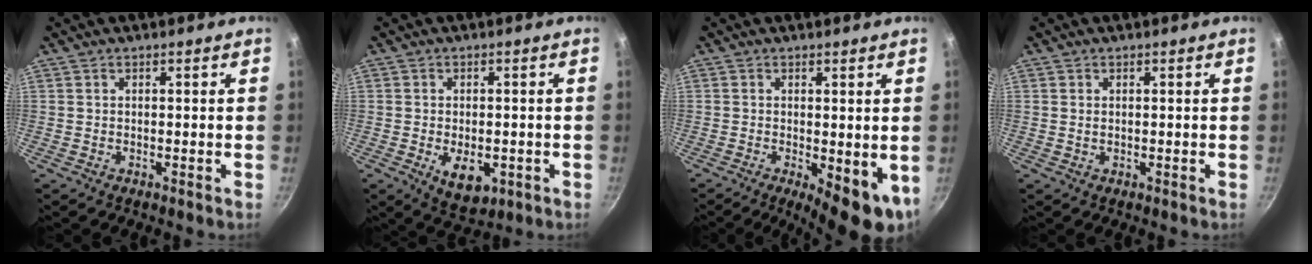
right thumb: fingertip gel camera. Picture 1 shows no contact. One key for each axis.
{"total": 7.1, "fx": -2.0, "fy": 4.1, "fz": 5.4, "tx": -0.065, "ty": -0.004, "tz": -0.016}
{"total": 9.5, "fx": -1.7, "fy": 3.5, "fz": 8.6, "tx": -0.094, "ty": -0.010, "tz": -0.012}
{"total": 0.7, "fx": 0.1, "fy": 0.5, "fz": 0.5, "tx": -0.008, "ty": 0.002, "tz": 0.002}